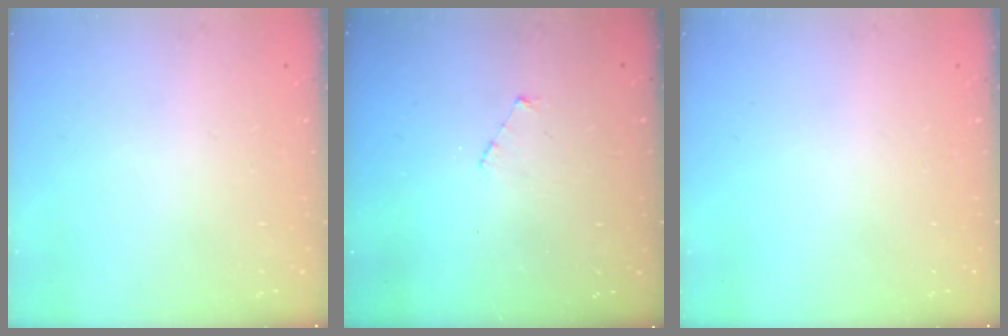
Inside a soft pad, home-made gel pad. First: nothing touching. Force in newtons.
{"total": 2.6, "press": 2.6, "slide": 0.2}
{"total": 0.0}